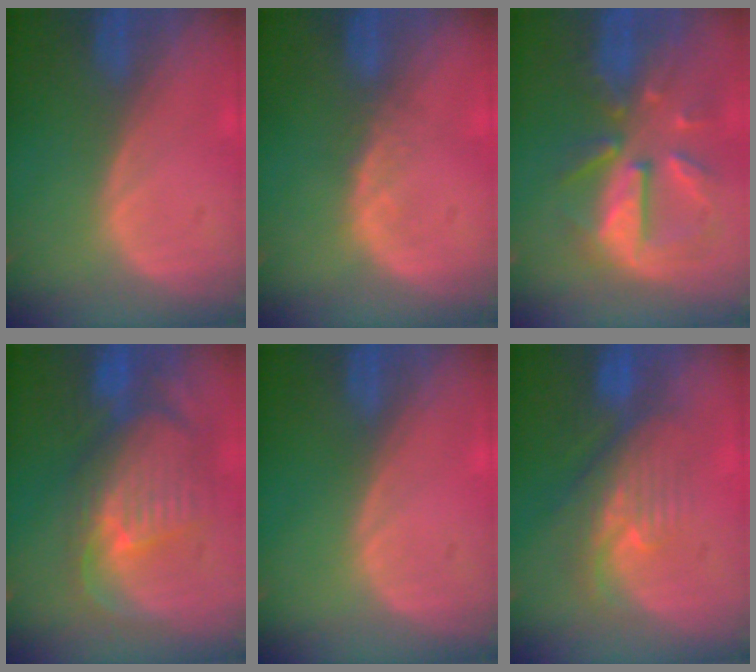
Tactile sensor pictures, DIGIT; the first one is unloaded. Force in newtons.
{"total": 1.4, "press": 1.4, "slide": 0.2}
{"total": 10.3, "press": 9.3, "slide": 4.5}
{"total": 11.1, "press": 9.7, "slide": 5.4}
{"total": 0.0}
{"total": 8.0, "press": 7.2, "slide": 3.3}